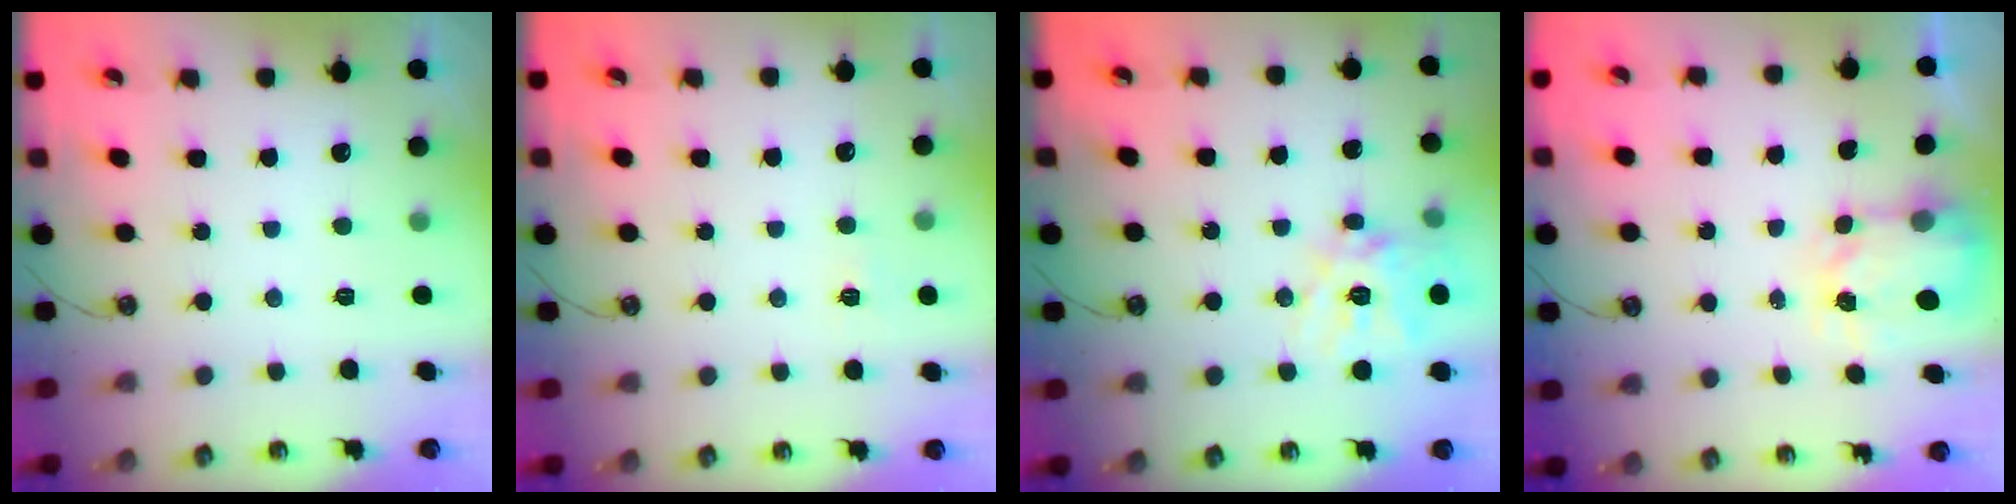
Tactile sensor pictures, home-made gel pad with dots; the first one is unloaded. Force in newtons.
{"total": 3.4, "press": 3.4, "slide": 0.5}
{"total": 14.9, "press": 14.8, "slide": 1.9}
{"total": 3.9, "press": 3.8, "slide": 0.5}